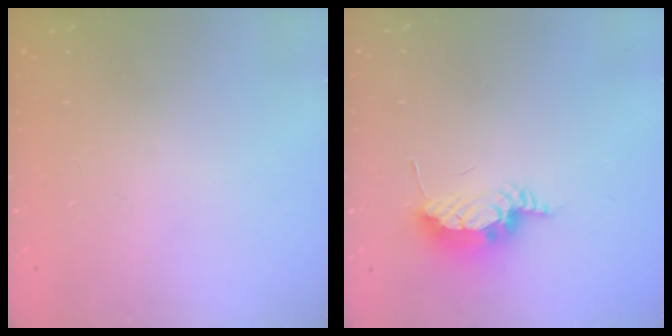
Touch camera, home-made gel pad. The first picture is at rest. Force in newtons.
{"total": 8.6, "press": 8.1, "slide": 2.7}